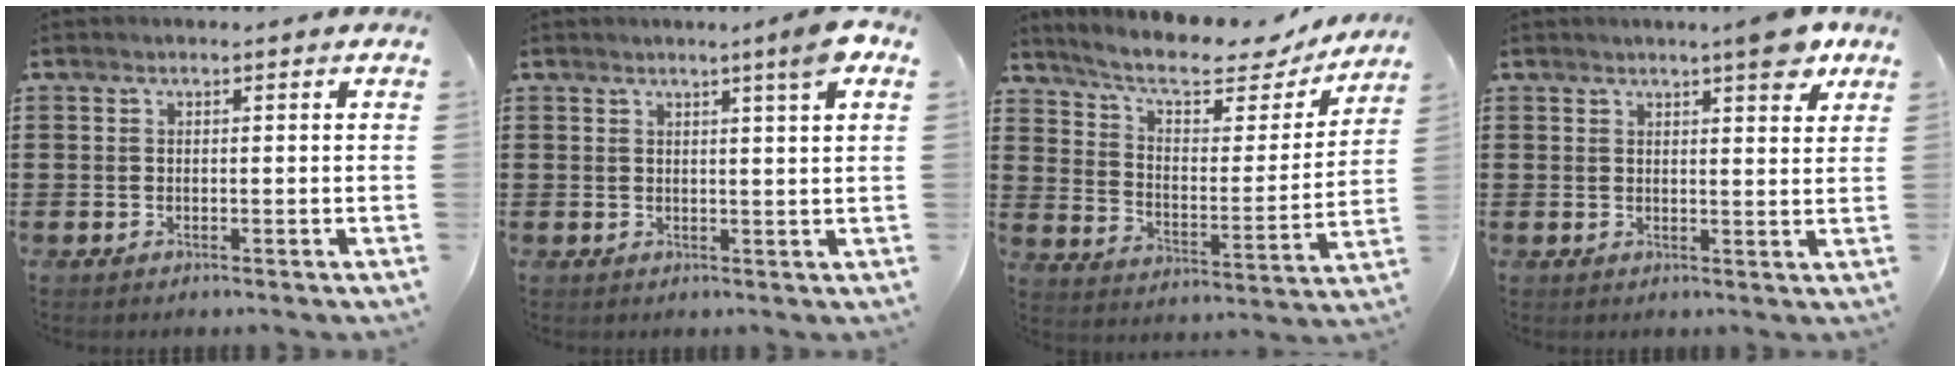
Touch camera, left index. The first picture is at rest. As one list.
[{"total": 4.6, "force": [2.9, -0.6, 3.6], "torque": [-0.058, -0.010, 0.046]}, {"total": 8.7, "force": [7.1, 2.1, 4.5], "torque": [-0.101, -0.042, 0.118]}, {"total": 5.6, "force": [4.2, 0.8, 3.6], "torque": [-0.049, -0.013, 0.067]}]